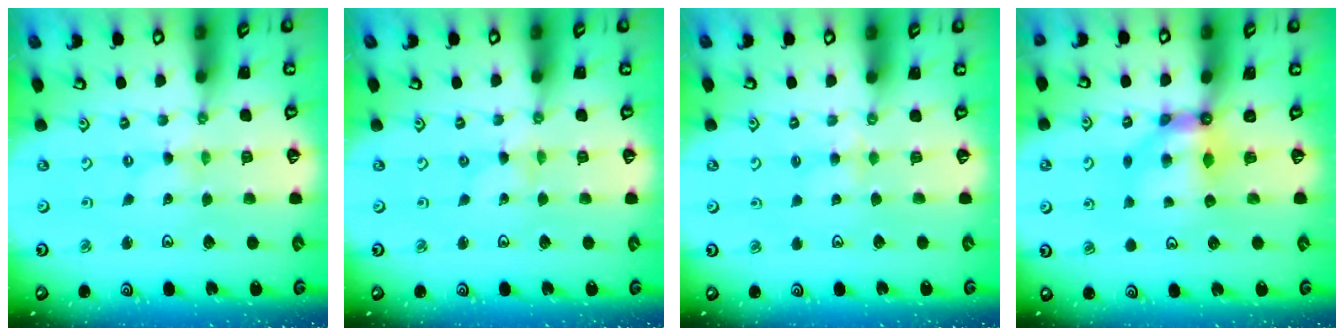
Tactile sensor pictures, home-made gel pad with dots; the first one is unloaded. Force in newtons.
{"total": 0.0}
{"total": 2.4, "press": 2.4, "slide": 0.4}
{"total": 7.1, "press": 7.1, "slide": 0.5}